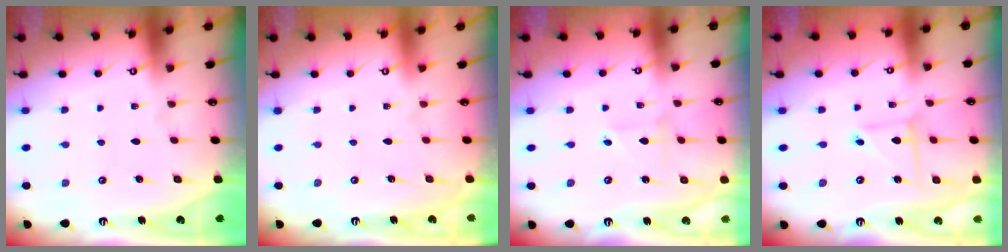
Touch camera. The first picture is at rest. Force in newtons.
{"total": 0.0}
{"total": 1.8, "press": 1.7, "slide": 0.2}
{"total": 3.7, "press": 3.6, "slide": 0.4}